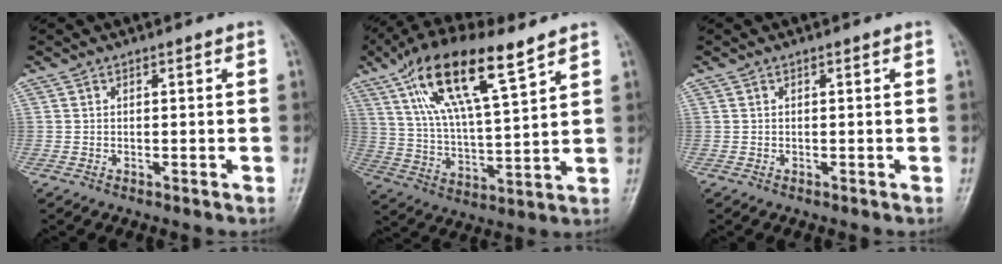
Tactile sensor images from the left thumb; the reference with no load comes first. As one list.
[{"total": 17.3, "force": [9.8, 5.0, 13.4], "torque": [-0.233, -0.027, 0.184]}, {"total": 0.0}]